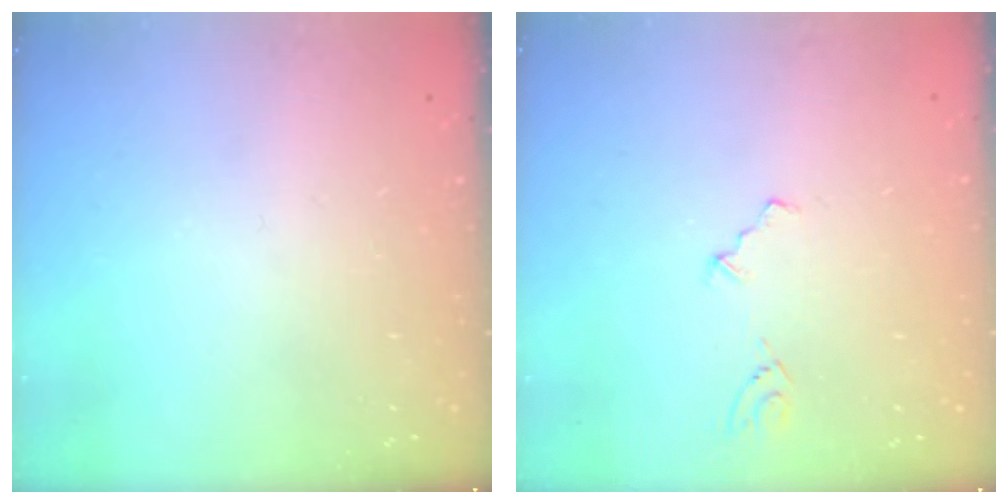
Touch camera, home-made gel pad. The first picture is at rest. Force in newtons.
{"total": 2.5, "press": 2.2, "slide": 1.2}